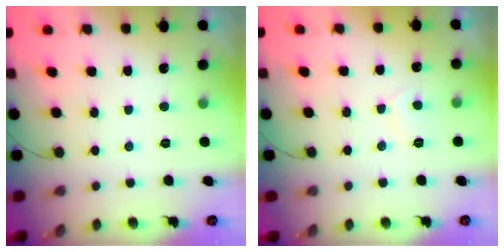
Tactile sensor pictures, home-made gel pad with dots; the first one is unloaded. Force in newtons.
{"total": 4.9, "press": 4.9, "slide": 0.6}